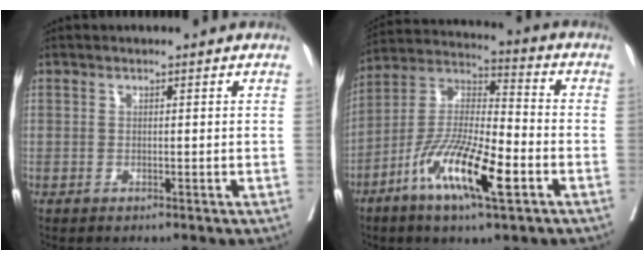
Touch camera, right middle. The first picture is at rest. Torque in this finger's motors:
{"motor_torque": [1.84, -0.30, 0.86, 0.21]}